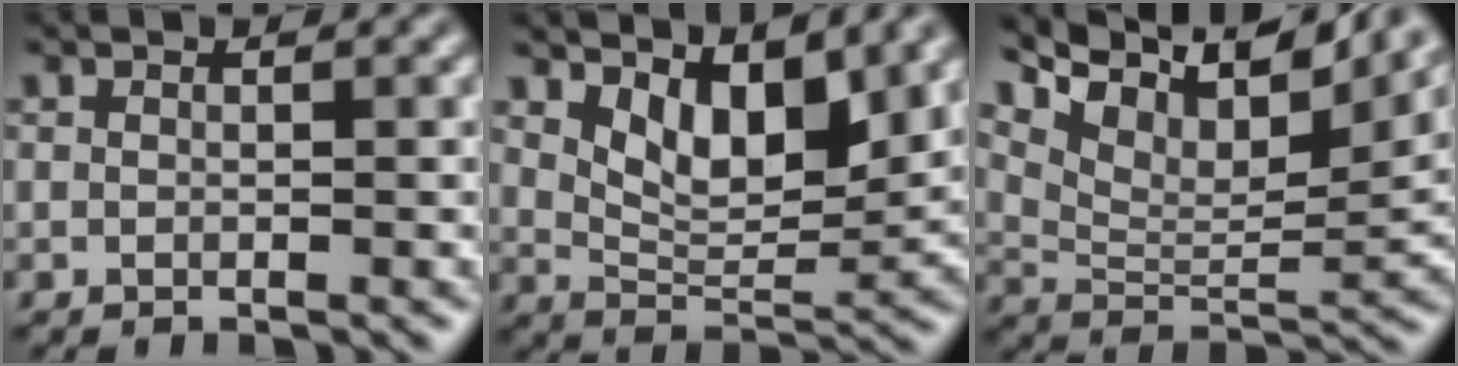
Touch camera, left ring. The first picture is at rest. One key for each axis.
{"total": 5.5, "fx": 2.7, "fy": 2.6, "fz": 4.0, "tx": -0.075, "ty": -0.005, "tz": 0.046}
{"total": 11.7, "fx": 7.5, "fy": 4.9, "fz": 7.5, "tx": -0.144, "ty": 0.042, "tz": 0.135}